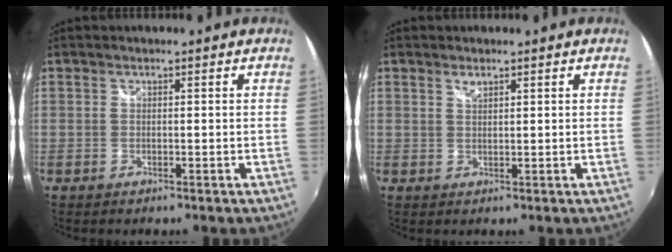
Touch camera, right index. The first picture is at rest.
{"total": 1.4, "force": [1.0, 0.5, 0.8], "torque": [-0.013, 0.002, 0.017]}